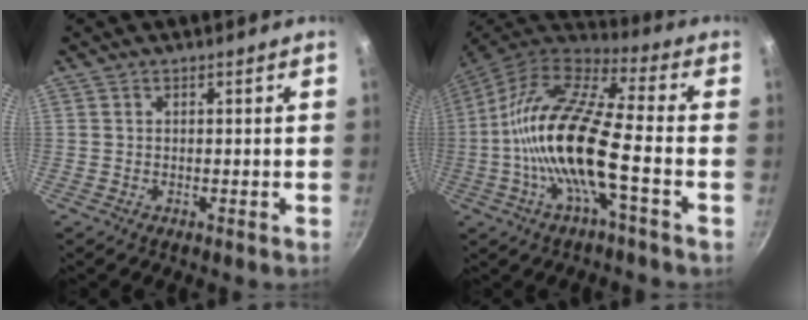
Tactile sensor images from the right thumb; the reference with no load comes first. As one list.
[{"total": 18.4, "force": [-3.4, 5.1, 17.3], "torque": [-0.333, 0.039, -0.085]}]